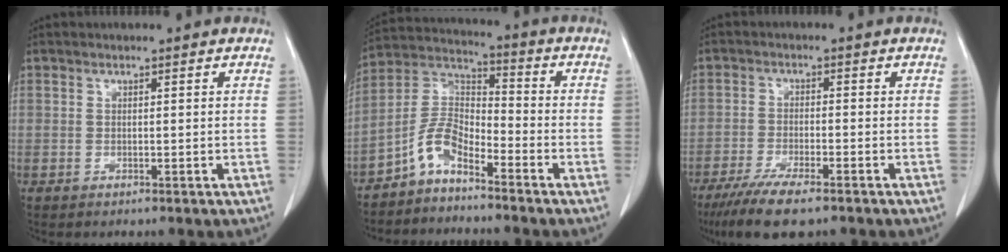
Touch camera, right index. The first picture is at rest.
{"total": 7.1, "force": [-4.9, 2.9, 4.3], "torque": [-0.093, 0.021, -0.103]}
{"total": 8.9, "force": [-6.2, 1.8, 6.0], "torque": [-0.101, -0.019, -0.100]}